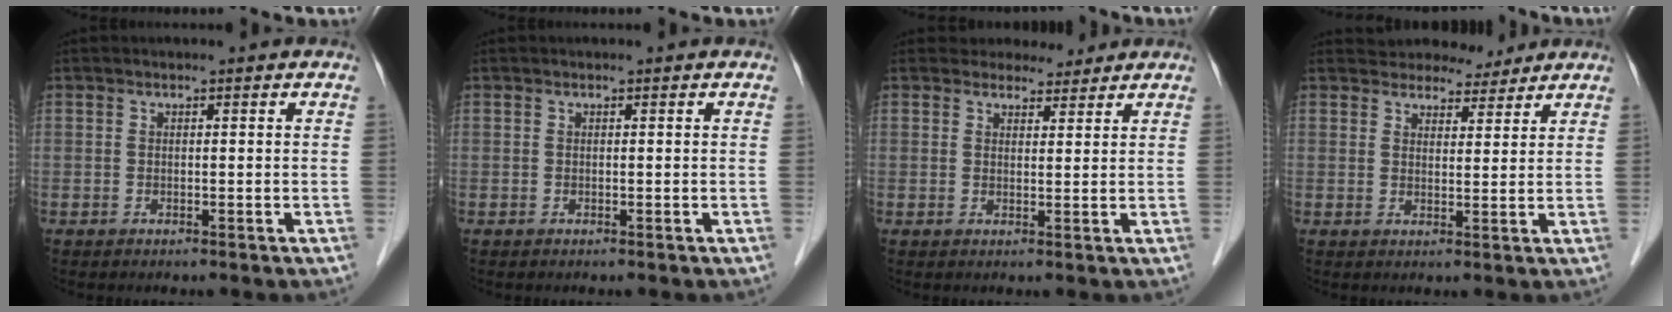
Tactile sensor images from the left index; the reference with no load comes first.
{"total": 0.0}
{"total": 3.5, "force": [3.2, 1.3, 0.0], "torque": [0.004, 0.000, 0.042]}
{"total": 6.4, "force": [6.0, 2.1, 0.9], "torque": [-0.003, 0.007, 0.079]}